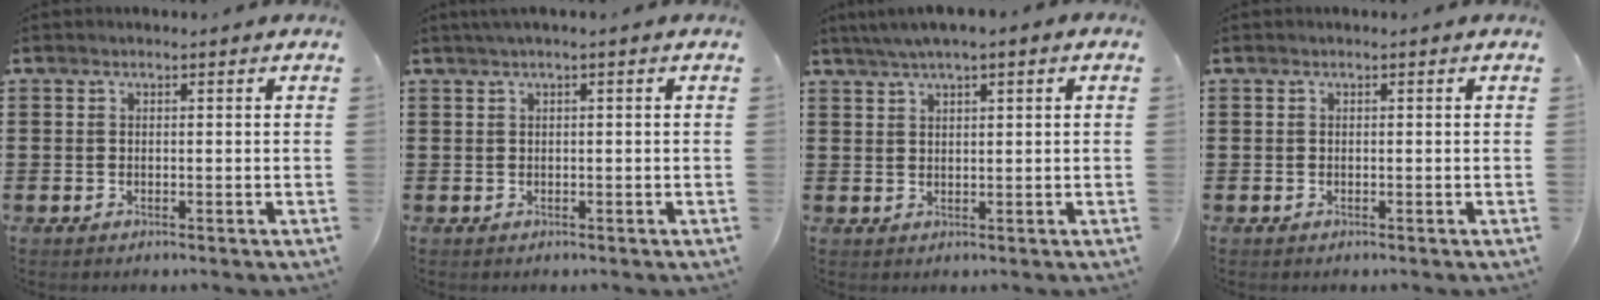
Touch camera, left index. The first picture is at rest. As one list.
[{"total": 1.0, "force": [0.1, -0.1, 0.9], "torque": [-0.013, -0.004, 0.004]}, {"total": 2.2, "force": [1.4, 0.3, 1.6], "torque": [-0.032, 0.005, 0.025]}, {"total": 0.0}]